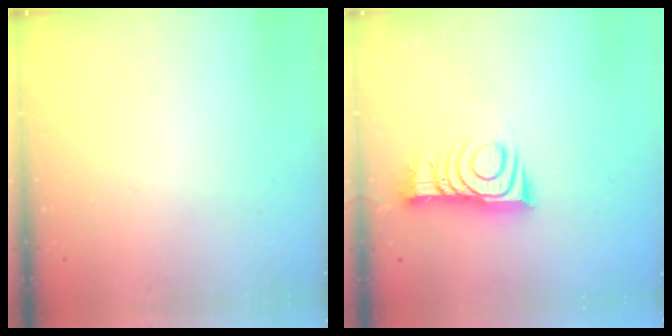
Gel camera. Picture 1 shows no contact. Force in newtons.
{"total": 10.7, "press": 10.6, "slide": 0.4}